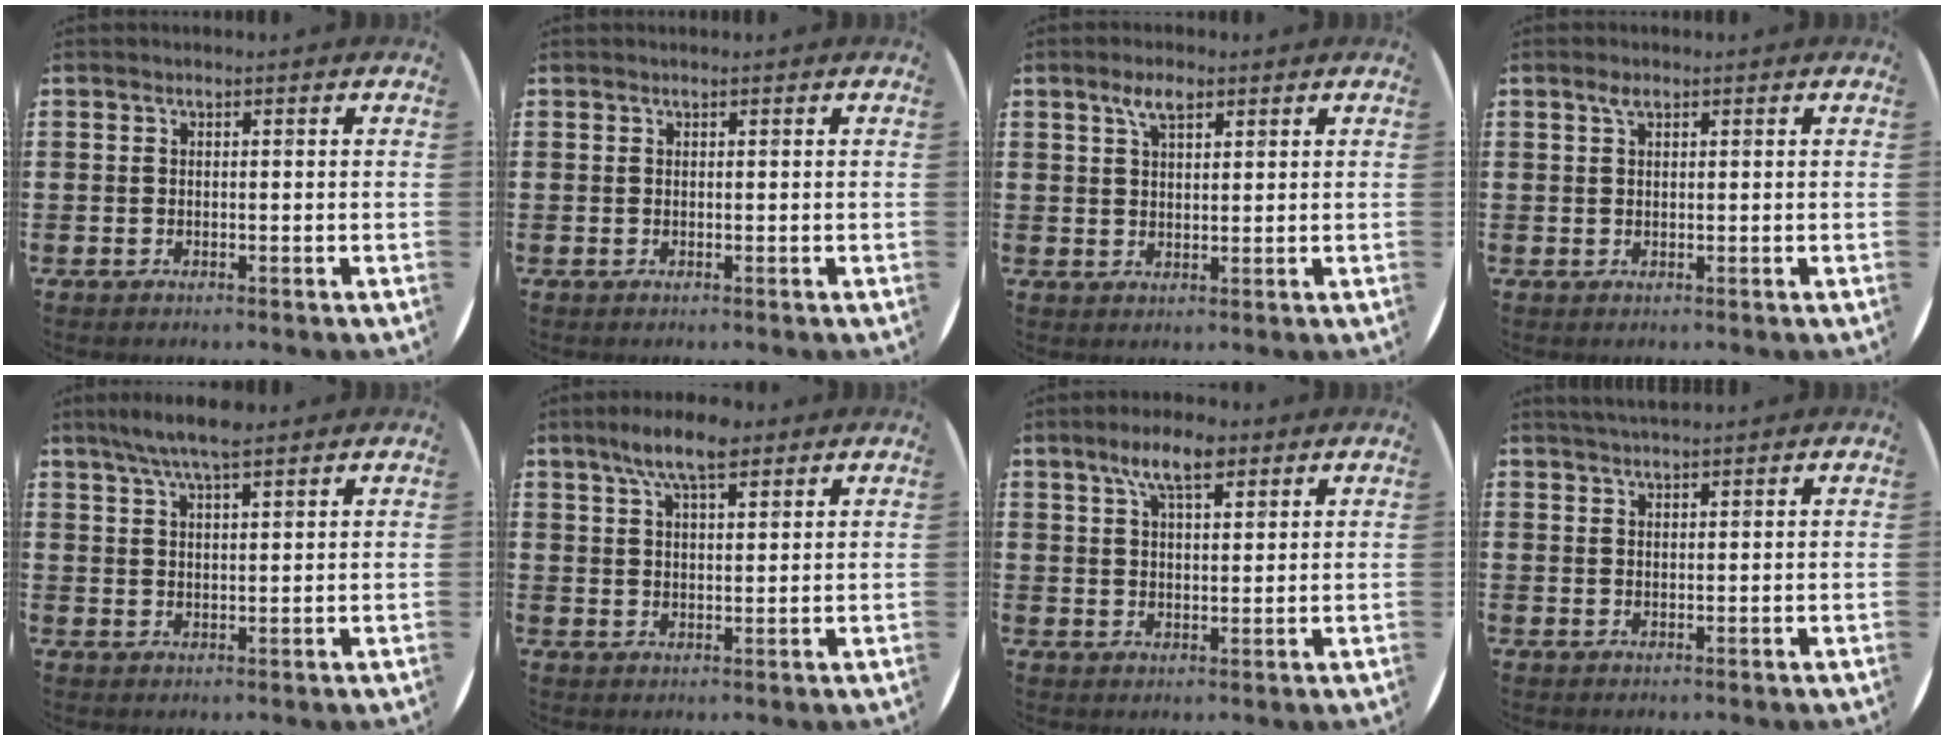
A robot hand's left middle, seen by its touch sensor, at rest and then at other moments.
{"total": 0.0}
{"total": 3.6, "force": [2.4, 1.4, 2.2], "torque": [-0.040, 0.005, 0.041]}
{"total": 1.4, "force": [0.9, 0.5, 1.0], "torque": [-0.013, 0.001, 0.012]}
{"total": 5.9, "force": [4.9, 0.9, 3.3], "torque": [-0.073, -0.003, 0.086]}
{"total": 7.0, "force": [5.0, 2.1, 4.4], "torque": [-0.088, -0.003, 0.087]}
{"total": 6.5, "force": [4.3, 2.3, 4.3], "torque": [-0.077, -0.002, 0.073]}
{"total": 2.0, "force": [1.9, 0.1, 0.5], "torque": [-0.010, 0.002, 0.036]}